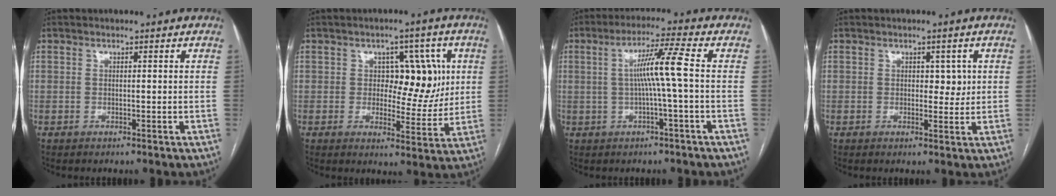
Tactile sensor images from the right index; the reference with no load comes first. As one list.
[{"total": 9.0, "force": [1.7, 5.4, 7.0], "torque": [-0.079, 0.016, 0.032]}, {"total": 6.9, "force": [0.0, -1.2, 6.8], "torque": [-0.123, 0.013, 0.003]}, {"total": 2.7, "force": [0.6, 1.6, 2.0], "torque": [-0.020, 0.000, 0.008]}]